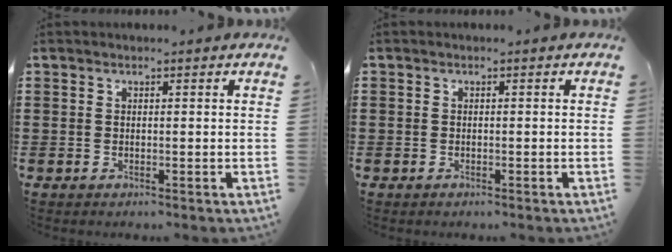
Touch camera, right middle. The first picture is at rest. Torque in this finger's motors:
{"motor_torque": [2.14, 0.00, -0.47, -0.10]}